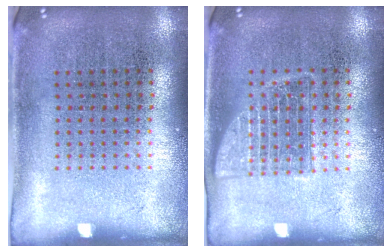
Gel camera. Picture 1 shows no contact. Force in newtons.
{"total": 1.2, "press": 1.2, "slide": 0.2}